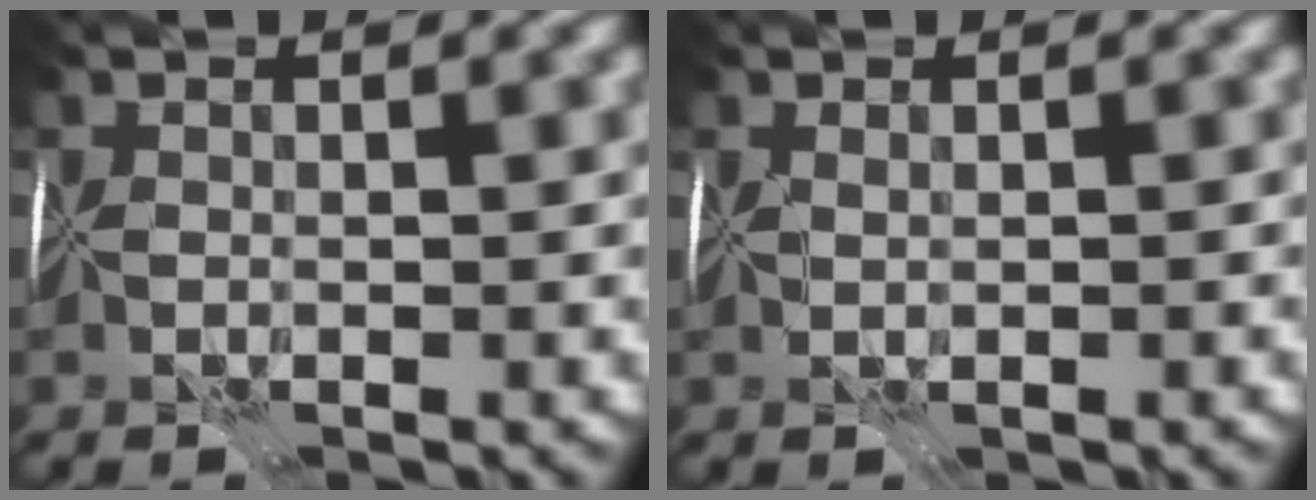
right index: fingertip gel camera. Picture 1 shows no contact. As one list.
[{"total": 0.5, "force": [0.1, -0.5, -0.1], "torque": [0.003, -0.002, 0.003]}]